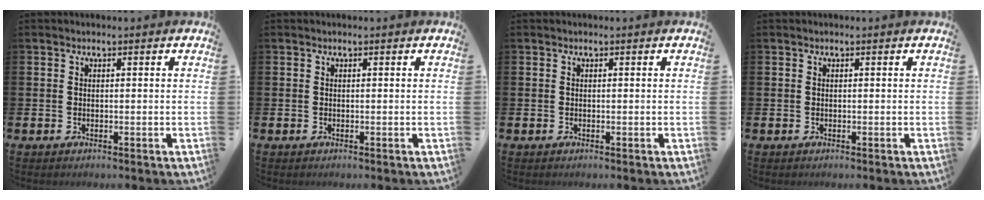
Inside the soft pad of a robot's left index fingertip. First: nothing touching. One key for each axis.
{"total": 0.0}
{"total": 0.0}
{"total": 0.0}